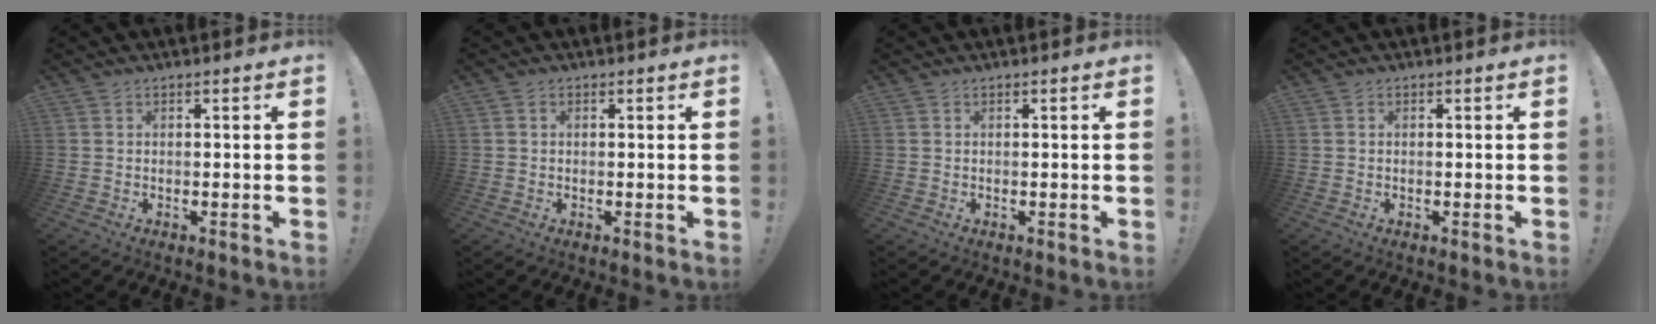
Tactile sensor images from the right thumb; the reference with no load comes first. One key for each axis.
{"total": 0.6, "fx": 0.1, "fy": 0.5, "fz": 0.2, "tx": -0.002, "ty": 0.000, "tz": 0.002}
{"total": 0.0}
{"total": 0.0}